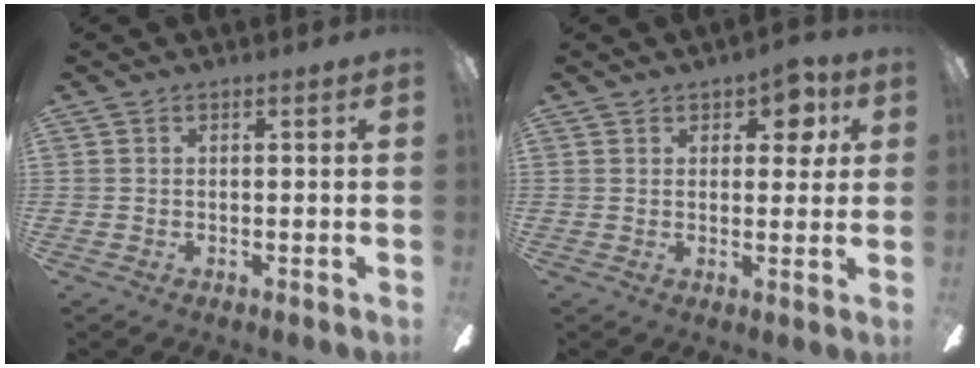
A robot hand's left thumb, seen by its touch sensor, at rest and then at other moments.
{"total": 5.3, "force": [2.8, 3.1, 3.3], "torque": [-0.031, -0.002, 0.044]}